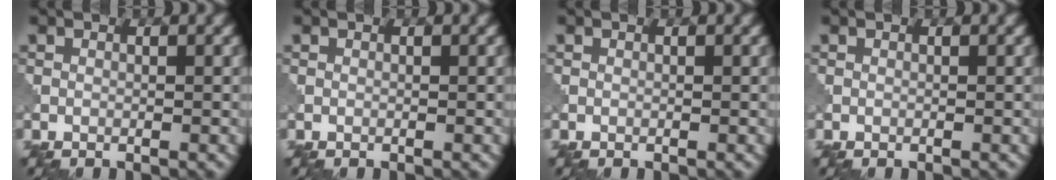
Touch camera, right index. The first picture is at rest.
{"total": 0.0}
{"total": 0.0}
{"total": 0.0}